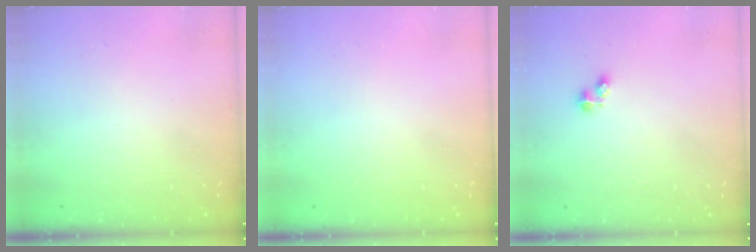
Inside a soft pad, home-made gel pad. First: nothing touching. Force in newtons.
{"total": 0.0}
{"total": 2.5, "press": 2.5, "slide": 0.4}